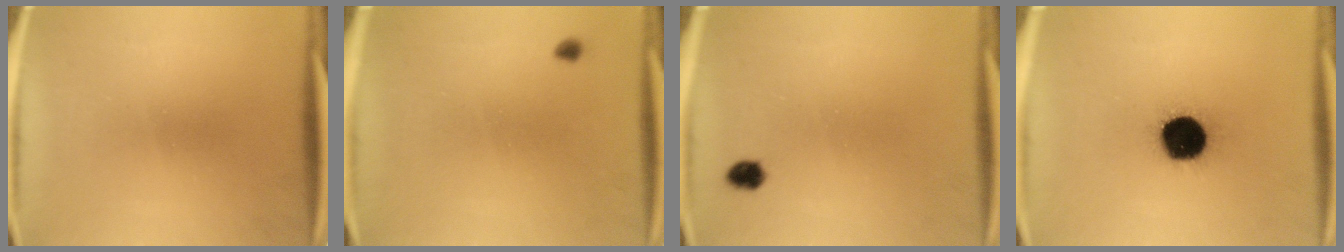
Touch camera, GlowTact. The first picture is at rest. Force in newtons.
{"total": 0.8}
{"total": 2.1}
{"total": 17.6}